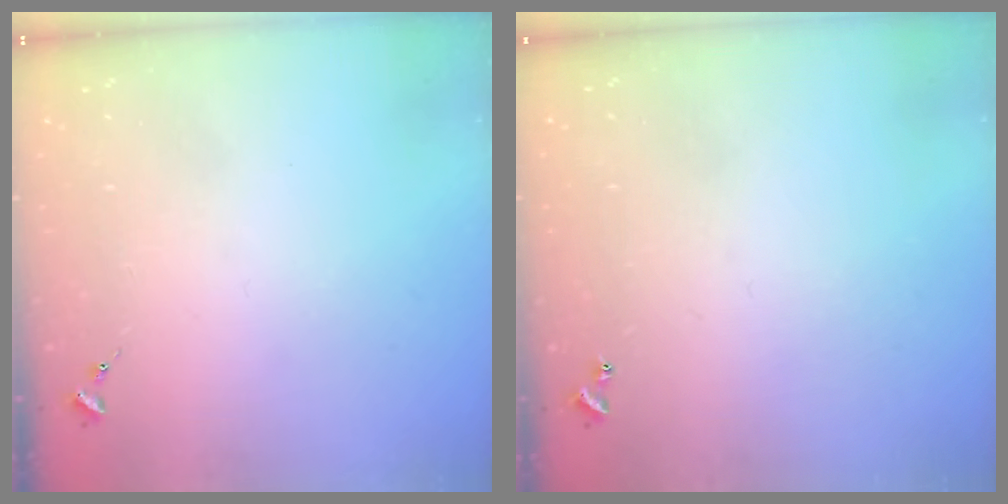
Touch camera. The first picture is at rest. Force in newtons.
{"total": 0.9, "press": 0.9, "slide": 0.2}